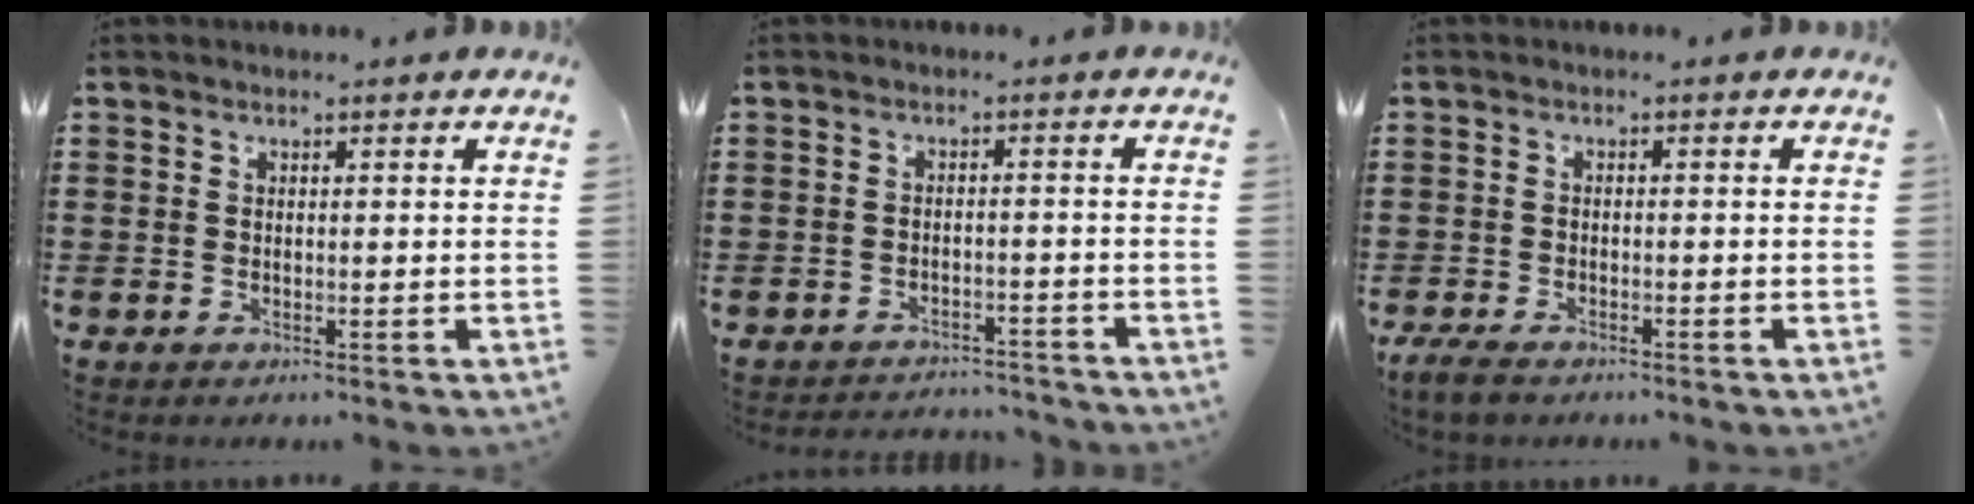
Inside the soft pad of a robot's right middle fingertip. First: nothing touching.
{"total": 2.5, "force": [-2.5, 0.2, 0.0], "torque": [-0.006, 0.001, -0.054]}
{"total": 2.2, "force": [-1.7, 0.7, 1.1], "torque": [-0.034, 0.000, -0.039]}